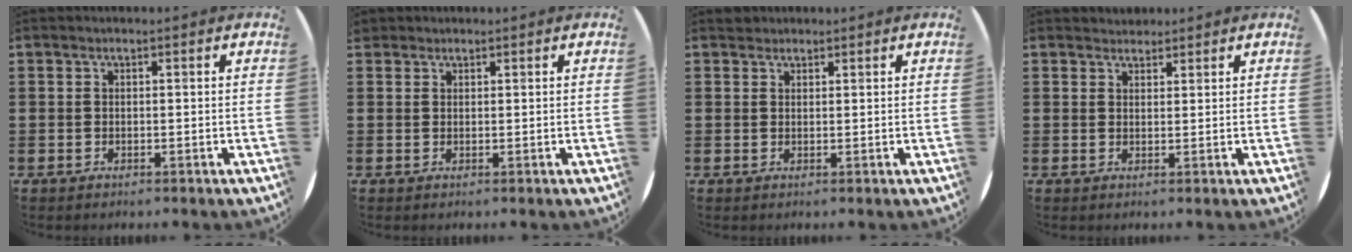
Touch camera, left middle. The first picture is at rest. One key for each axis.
{"total": 0.9, "fx": 0.8, "fy": 0.3, "fz": -0.1, "tx": -0.001, "ty": 0.002, "tz": 0.017}
{"total": 1.1, "fx": 1.0, "fy": 0.4, "fz": -0.1, "tx": 0.007, "ty": -0.001, "tz": 0.019}
{"total": 1.6, "fx": 1.6, "fy": 0.5, "fz": -0.1, "tx": 0.000, "ty": 0.004, "tz": 0.031}